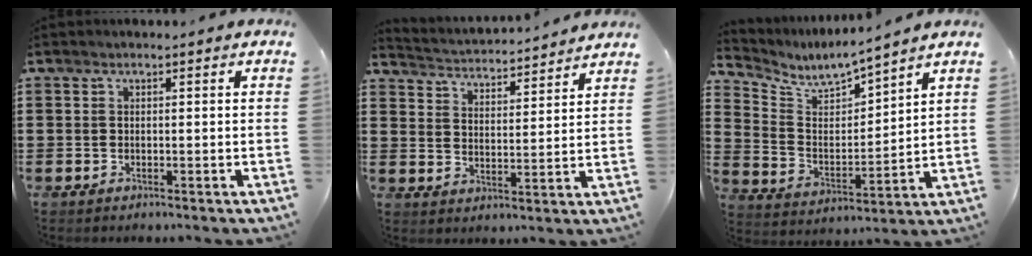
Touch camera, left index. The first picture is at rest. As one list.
[{"total": 2.9, "force": [2.9, -0.3, -0.4], "torque": [-0.013, -0.031, 0.043]}, {"total": 5.5, "force": [5.2, 1.1, 1.7], "torque": [-0.062, -0.037, 0.085]}]